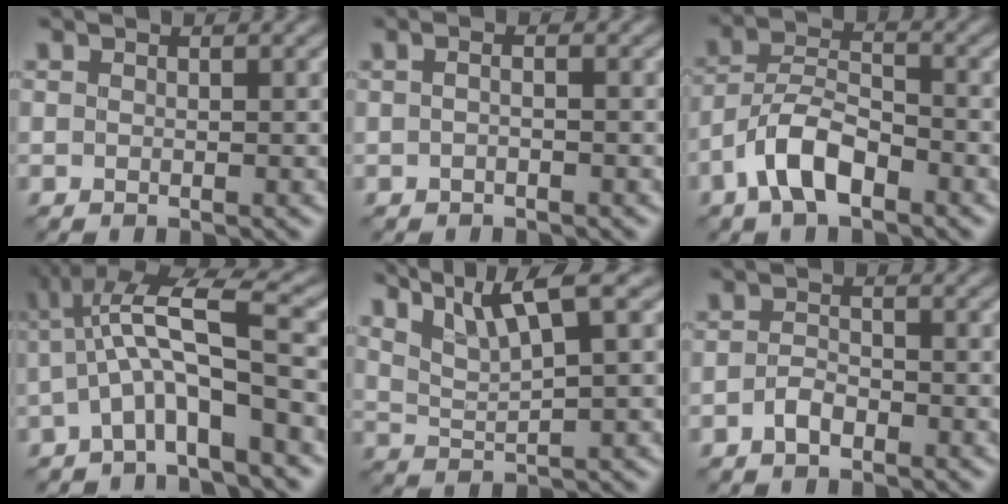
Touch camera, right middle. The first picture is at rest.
{"total": 0.9, "force": [-0.3, 0.2, 0.8], "torque": [-0.016, -0.003, -0.008]}
{"total": 5.3, "force": [-3.1, 2.3, 3.7], "torque": [-0.064, 0.010, -0.065]}
{"total": 6.8, "force": [-0.7, 1.8, 6.6], "torque": [-0.120, 0.020, -0.025]}
{"total": 6.5, "force": [4.4, 1.2, 4.5], "torque": [-0.079, 0.012, 0.084]}
{"total": 1.7, "force": [-1.0, 0.9, 1.1], "torque": [-0.022, 0.003, -0.022]}